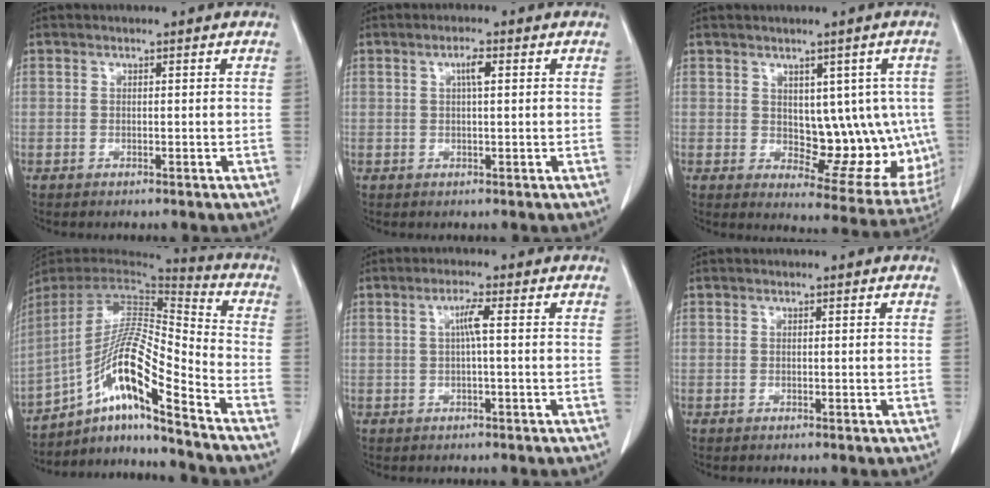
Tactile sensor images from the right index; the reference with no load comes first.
{"total": 2.1, "force": [0.6, 0.3, 2.0], "torque": [-0.038, 0.003, 0.011]}
{"total": 12.7, "force": [0.7, 6.9, 10.6], "torque": [-0.108, 0.005, 0.029]}
{"total": 16.4, "force": [-10.2, 0.4, 12.8], "torque": [-0.247, 0.007, -0.182]}
{"total": 2.5, "force": [0.3, -0.1, 2.5], "torque": [-0.049, 0.004, 0.005]}
{"total": 0.0}